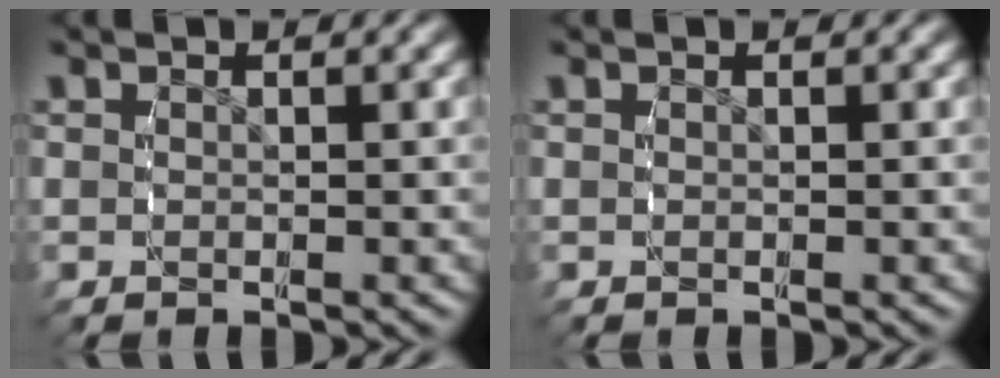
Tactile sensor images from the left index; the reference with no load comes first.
{"total": 0.0}